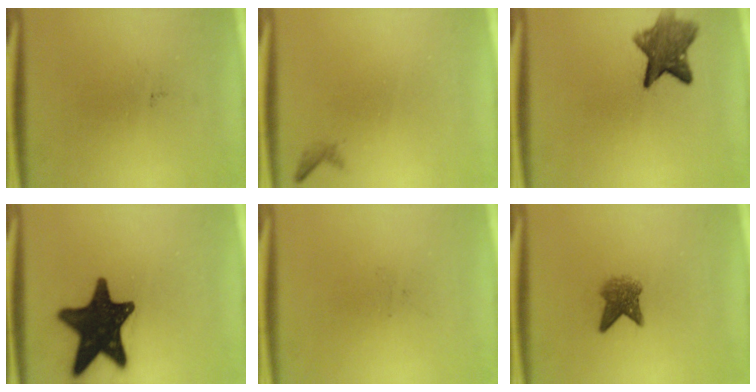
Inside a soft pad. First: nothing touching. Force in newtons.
{"total": 0.6}
{"total": 7.5}
{"total": 17.5}
{"total": 0.0}
{"total": 3.7}